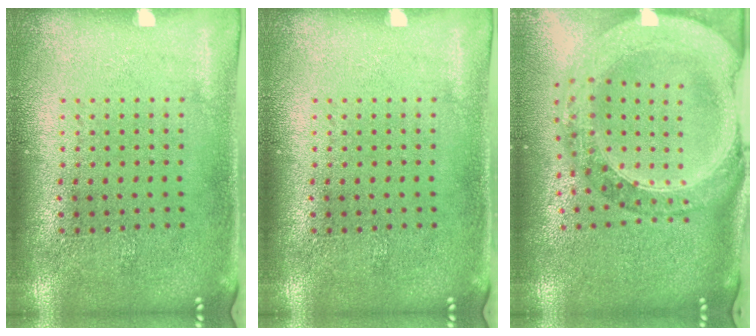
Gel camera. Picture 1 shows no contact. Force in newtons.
{"total": 0.0}
{"total": 2.2, "press": 2.0, "slide": 0.9}